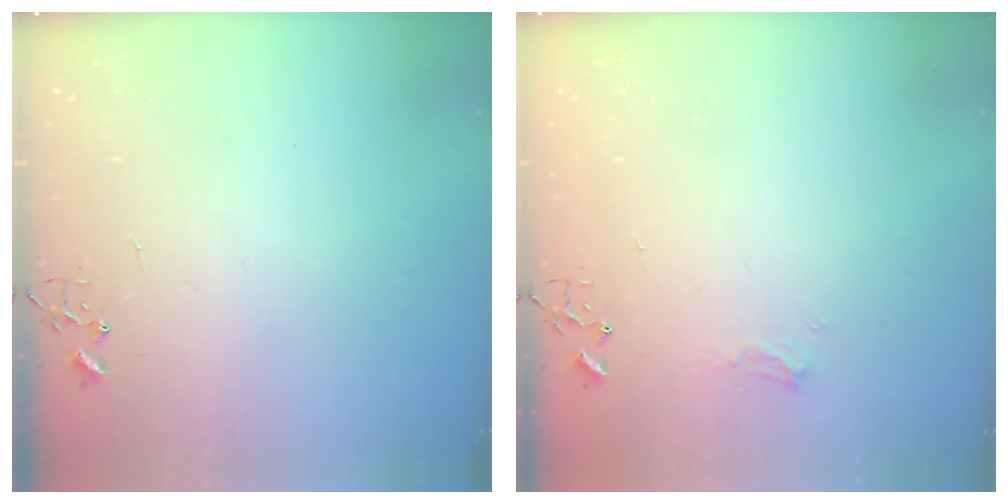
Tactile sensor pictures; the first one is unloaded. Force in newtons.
{"total": 6.0, "press": 6.0, "slide": 0.7}